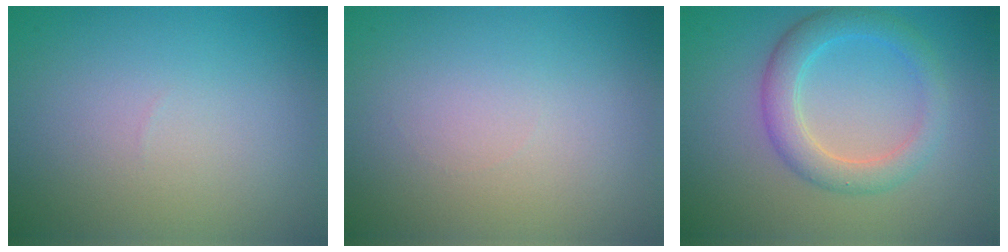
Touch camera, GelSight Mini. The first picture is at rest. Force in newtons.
{"total": 0.0}
{"total": 3.6, "press": 3.6, "slide": 0.1}